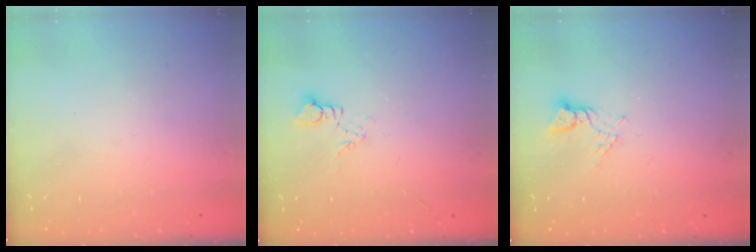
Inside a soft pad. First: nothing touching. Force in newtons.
{"total": 4.6, "press": 4.6, "slide": 0.6}
{"total": 2.6, "press": 2.6, "slide": 0.3}